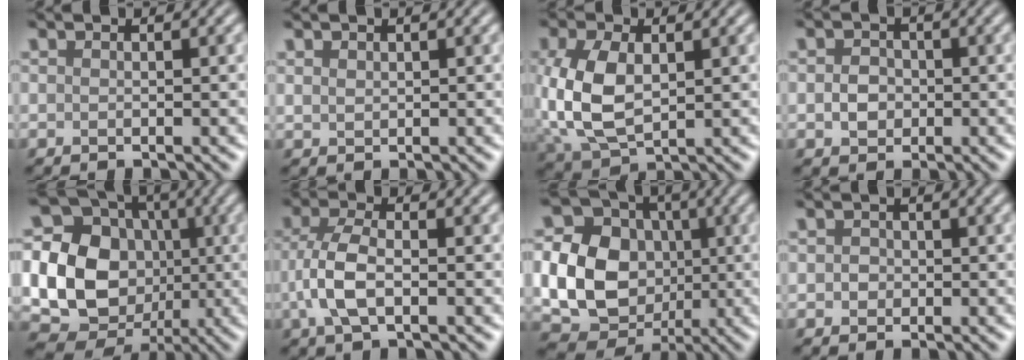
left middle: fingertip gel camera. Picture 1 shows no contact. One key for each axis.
{"total": 0.6, "fx": 0.4, "fy": 0.4, "fz": 0.2, "tx": -0.006, "ty": 0.002, "tz": 0.011}
{"total": 7.2, "fx": 0.2, "fy": 4.4, "fz": 5.7, "tx": -0.151, "ty": 0.001, "tz": 0.009}
{"total": 1.9, "fx": -0.3, "fy": 1.6, "fz": 1.0, "tx": -0.016, "ty": 0.005, "tz": -0.009}
{"total": 23.1, "fx": -0.7, "fy": 21.3, "fz": 9.0, "tx": -0.224, "ty": 0.021, "tz": -0.063}
{"total": 4.1, "fx": -0.8, "fy": 1.9, "fz": 3.6, "tx": -0.091, "ty": 0.006, "tz": -0.019}
{"total": 17.2, "fx": 0.0, "fy": 15.7, "fz": 7.1, "tx": -0.177, "ty": 0.018, "tz": -0.028}
{"total": 1.5, "fx": 0.3, "fy": 1.3, "fz": 0.7, "tx": 0.004, "ty": 0.012, "tz": -0.010}